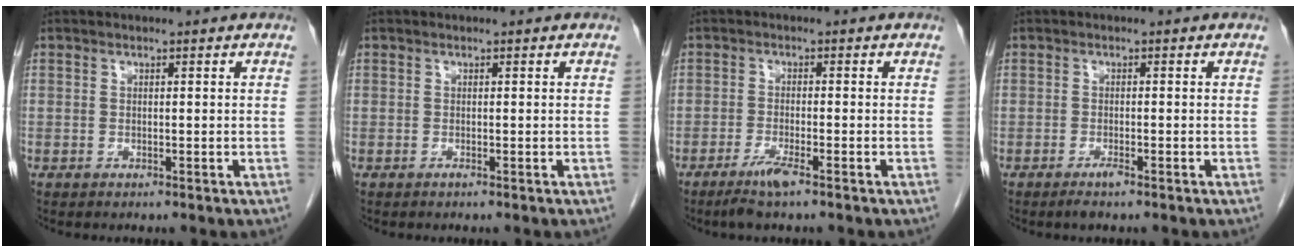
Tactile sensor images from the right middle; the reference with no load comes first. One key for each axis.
{"total": 0.0}
{"total": 3.4, "fx": -2.4, "fy": 0.0, "fz": 2.5, "tx": -0.054, "ty": -0.007, "tz": -0.048}
{"total": 1.6, "fx": -1.1, "fy": 0.0, "fz": 1.0, "tx": -0.023, "ty": -0.003, "tz": -0.021}